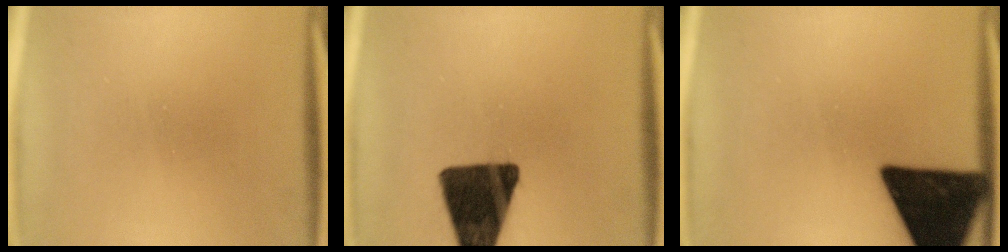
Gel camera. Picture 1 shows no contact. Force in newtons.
{"total": 16.1}
{"total": 19.5}